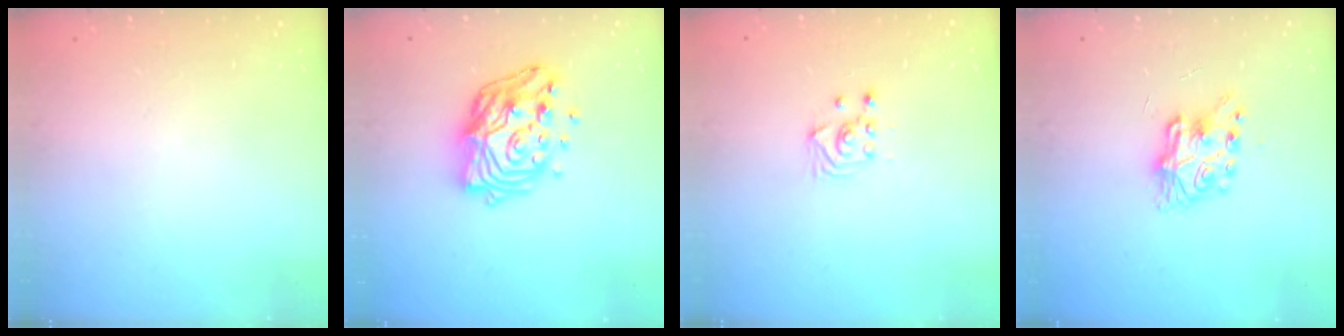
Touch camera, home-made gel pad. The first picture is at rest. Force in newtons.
{"total": 15.5, "press": 15.4, "slide": 1.4}
{"total": 2.6, "press": 2.6, "slide": 0.3}
{"total": 8.4, "press": 8.3, "slide": 0.3}